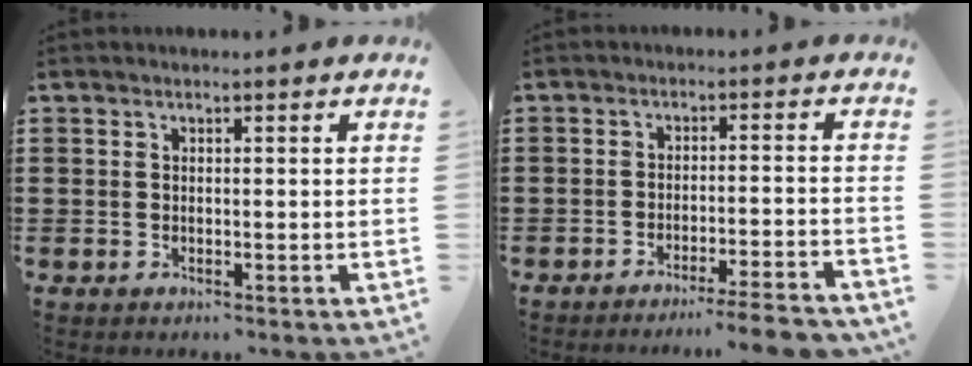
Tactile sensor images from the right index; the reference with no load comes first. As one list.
[{"total": 4.5, "force": [-4.0, -0.7, 2.0], "torque": [-0.032, -0.015, -0.077]}]